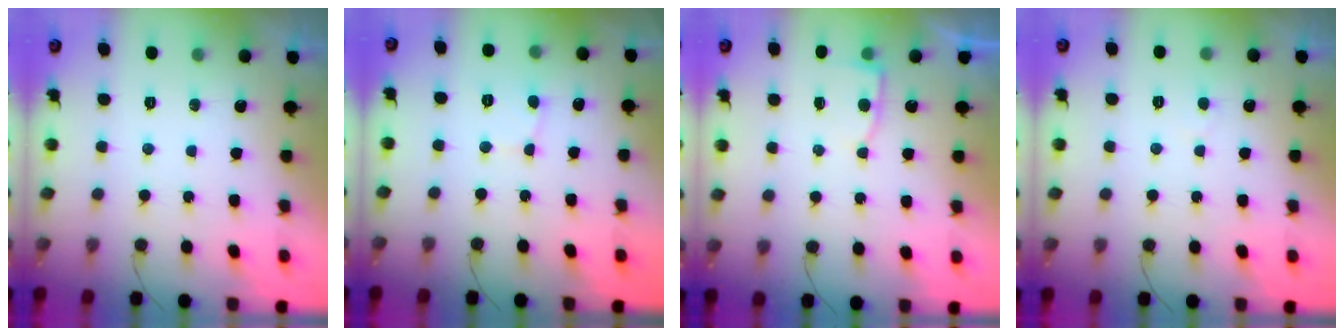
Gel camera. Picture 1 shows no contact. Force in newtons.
{"total": 3.3, "press": 3.3, "slide": 0.2}
{"total": 3.6, "press": 3.6, "slide": 0.3}
{"total": 2.7, "press": 2.7, "slide": 0.3}